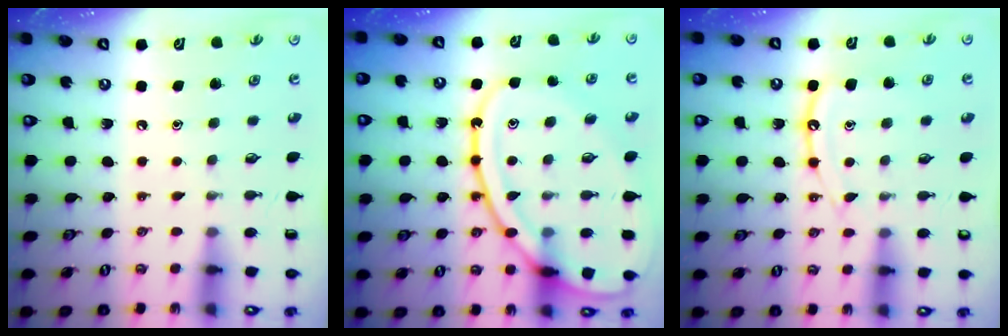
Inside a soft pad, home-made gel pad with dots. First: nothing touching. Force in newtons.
{"total": 20.6, "press": 20.5, "slide": 2.0}
{"total": 12.0, "press": 11.9, "slide": 1.1}